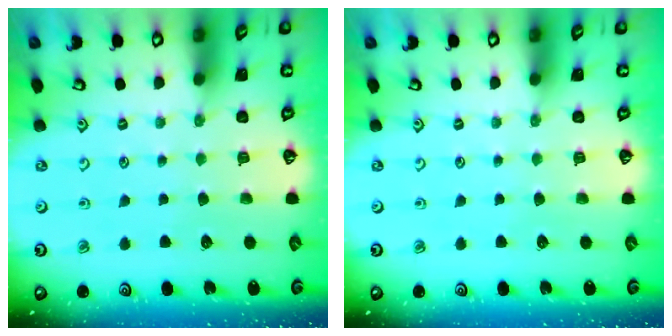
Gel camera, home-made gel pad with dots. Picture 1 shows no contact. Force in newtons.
{"total": 0.0}